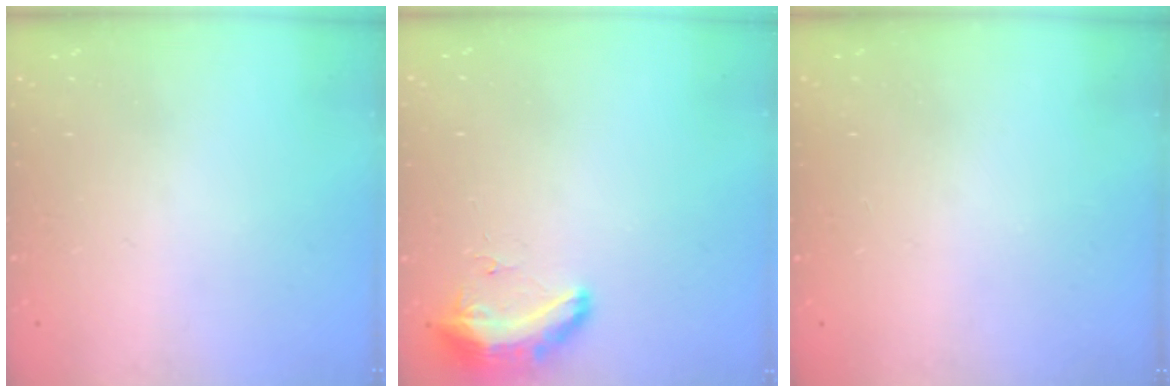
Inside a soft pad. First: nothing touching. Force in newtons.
{"total": 10.2, "press": 9.3, "slide": 4.2}
{"total": 0.0}